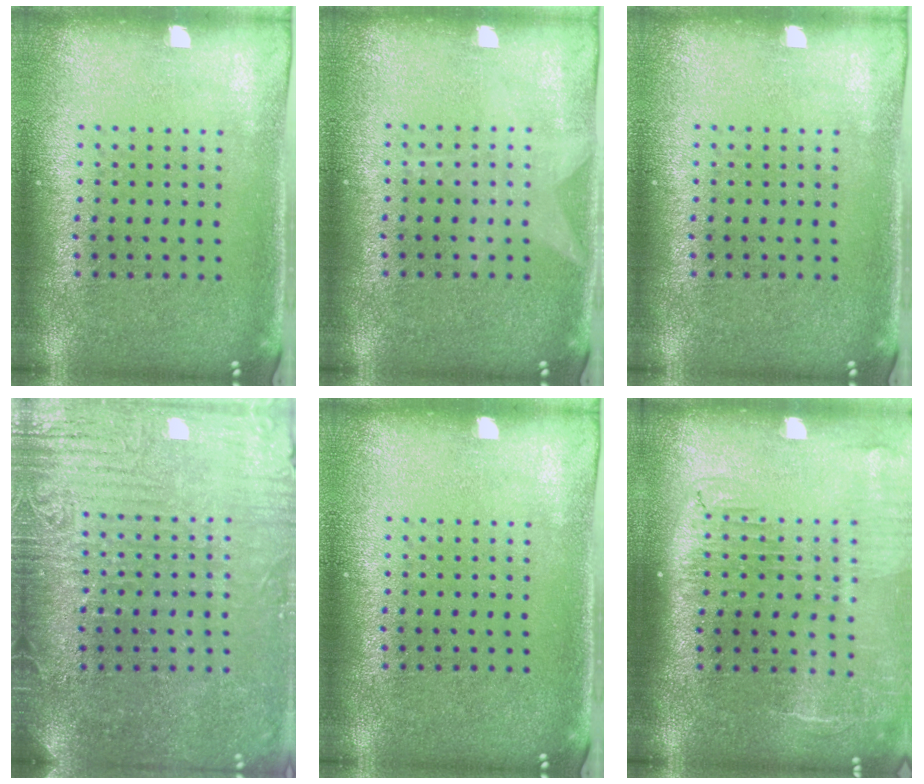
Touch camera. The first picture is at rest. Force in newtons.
{"total": 1.0, "press": 1.0, "slide": 0.1}
{"total": 0.0}
{"total": 4.0, "press": 3.7, "slide": 1.4}
{"total": 0.0}
{"total": 2.2, "press": 1.8, "slide": 1.3}